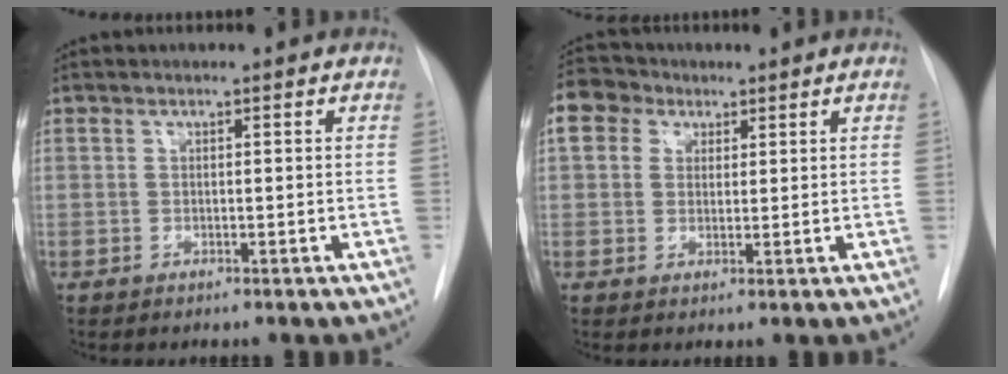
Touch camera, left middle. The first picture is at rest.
{"total": 11.4, "force": [5.3, 9.1, 4.2], "torque": [-0.120, 0.048, 0.097]}